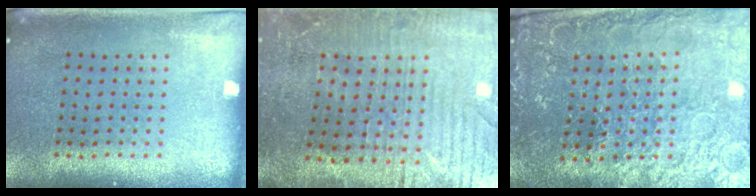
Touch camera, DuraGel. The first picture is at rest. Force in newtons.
{"total": 2.7, "press": 2.6, "slide": 0.6}
{"total": 3.2, "press": 3.1, "slide": 0.5}